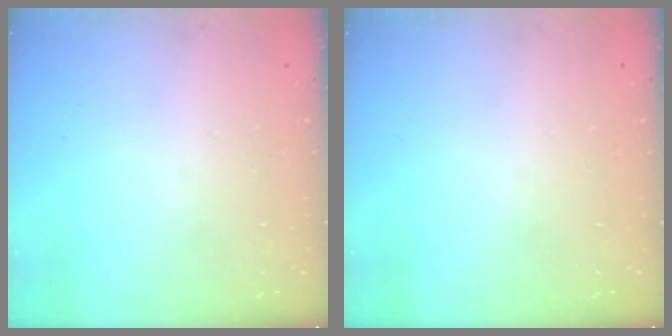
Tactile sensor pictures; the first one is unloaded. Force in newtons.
{"total": 0.0}